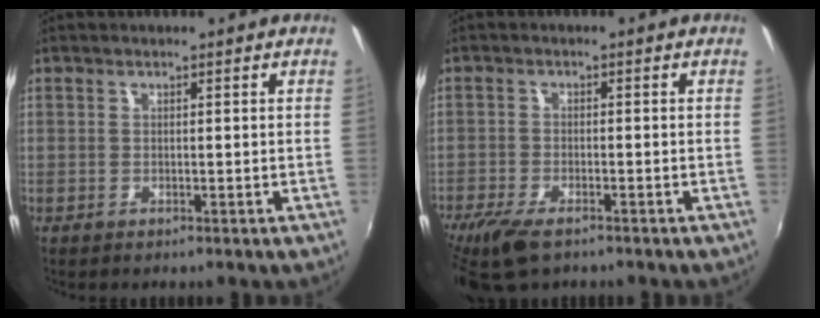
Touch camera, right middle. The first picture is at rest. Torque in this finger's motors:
{"motor_torque": [1.08, -1.06, 0.23, 0.08]}